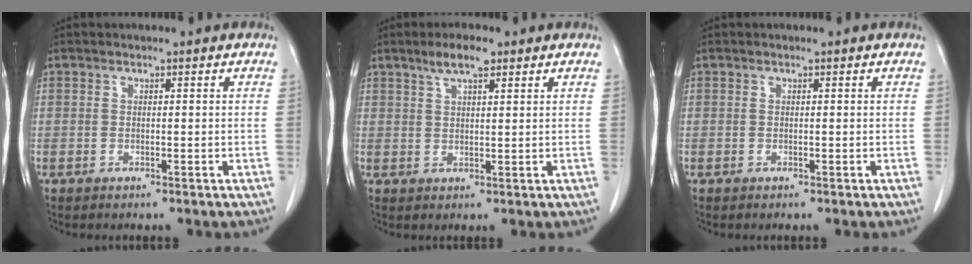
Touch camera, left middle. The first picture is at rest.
{"total": 4.2, "force": [2.8, 0.9, 3.0], "torque": [-0.058, 0.007, 0.050]}
{"total": 0.0}